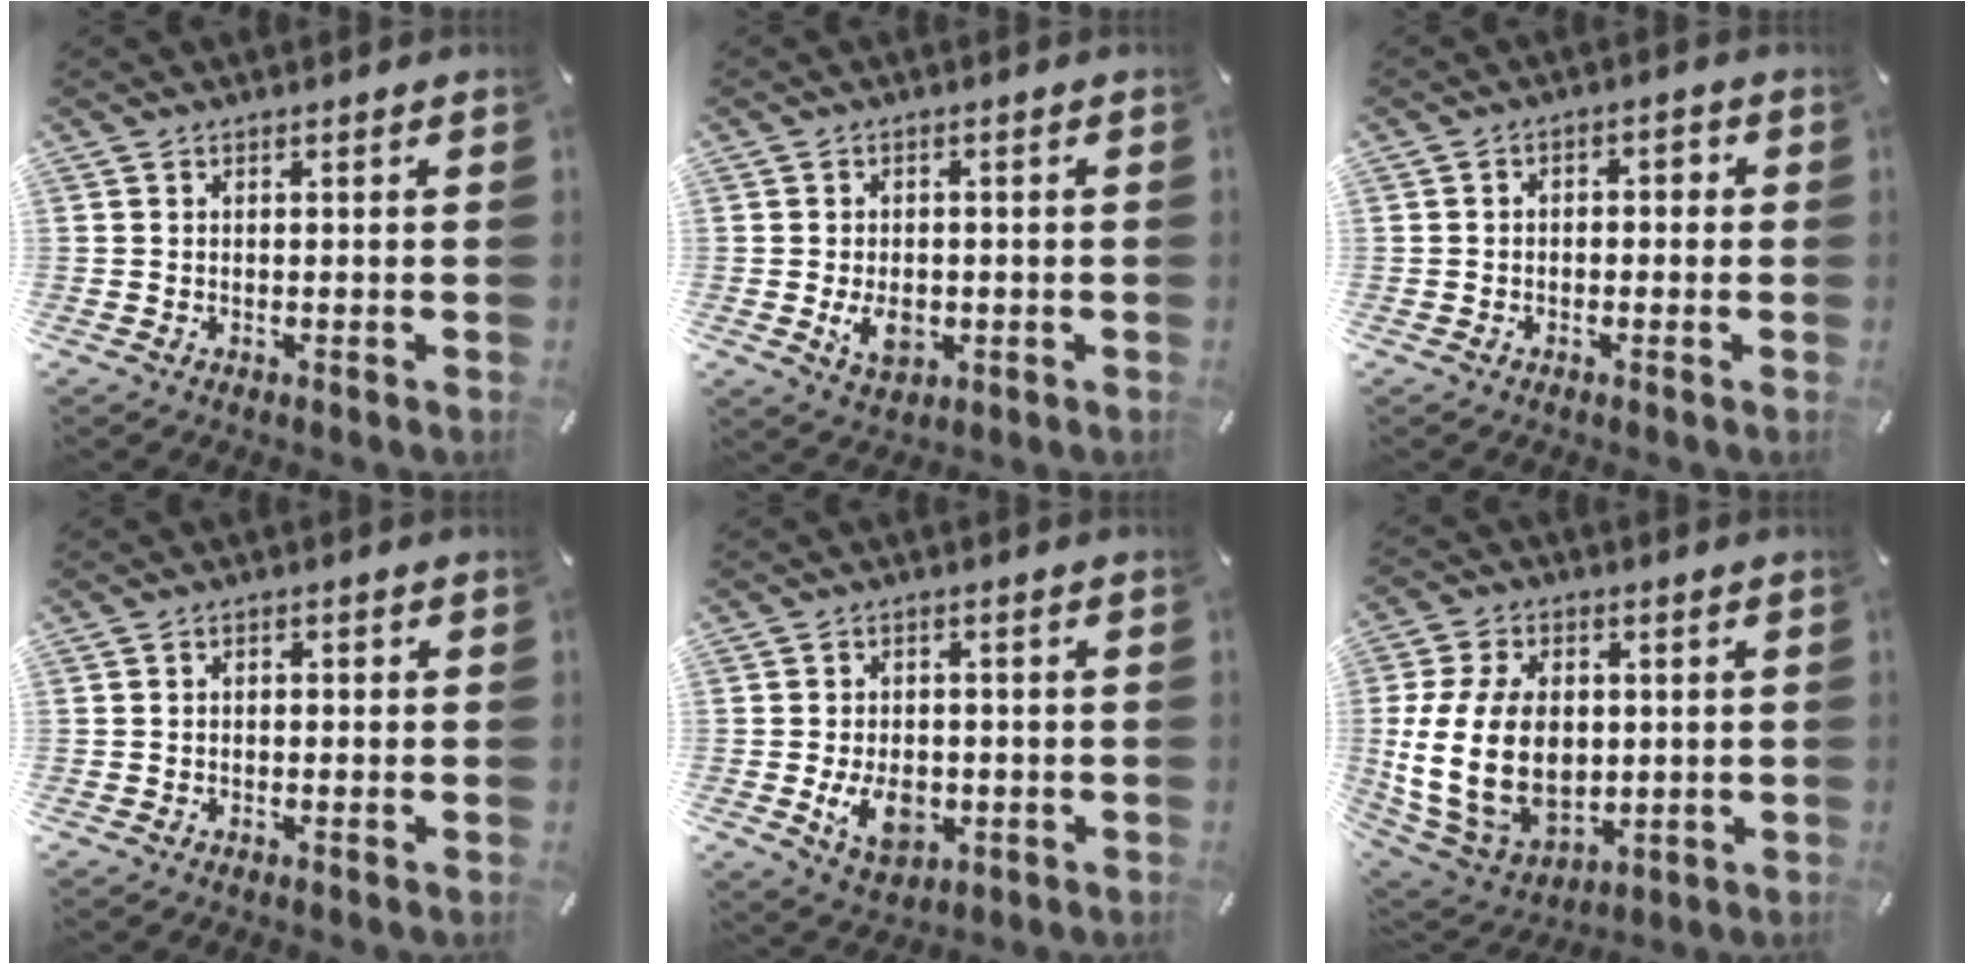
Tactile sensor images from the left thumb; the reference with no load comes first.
{"total": 5.9, "force": [-1.2, 4.1, 4.1], "torque": [-0.072, -0.006, -0.024]}
{"total": 2.8, "force": [-1.7, 1.7, 1.4], "torque": [-0.024, 0.015, -0.035]}
{"total": 1.5, "force": [-0.8, 1.0, 0.7], "torque": [-0.014, 0.007, -0.018]}
{"total": 8.7, "force": [-2.0, 6.0, 5.9], "torque": [-0.119, 0.005, -0.034]}
{"total": 20.1, "force": [0.1, 14.5, 14.0], "torque": [-0.289, -0.005, 0.007]}